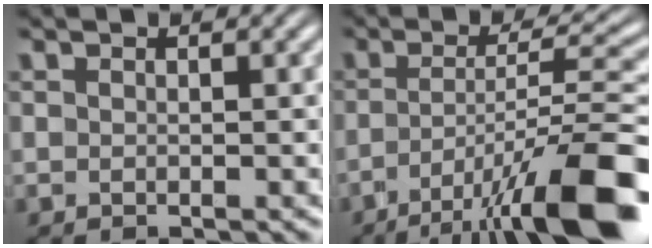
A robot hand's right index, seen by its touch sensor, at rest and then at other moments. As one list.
[{"total": 9.4, "force": [-4.6, 1.9, 7.9], "torque": [-0.102, -0.010, -0.063]}]